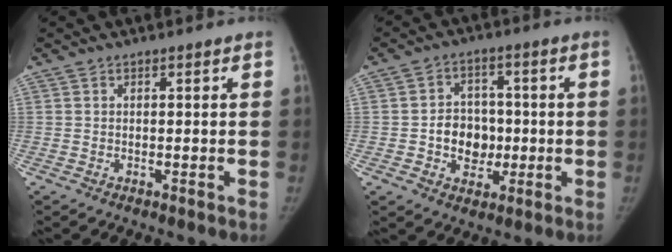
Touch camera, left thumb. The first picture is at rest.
{"total": 8.1, "force": [-1.2, 6.8, 4.3], "torque": [-0.026, 0.014, -0.019]}